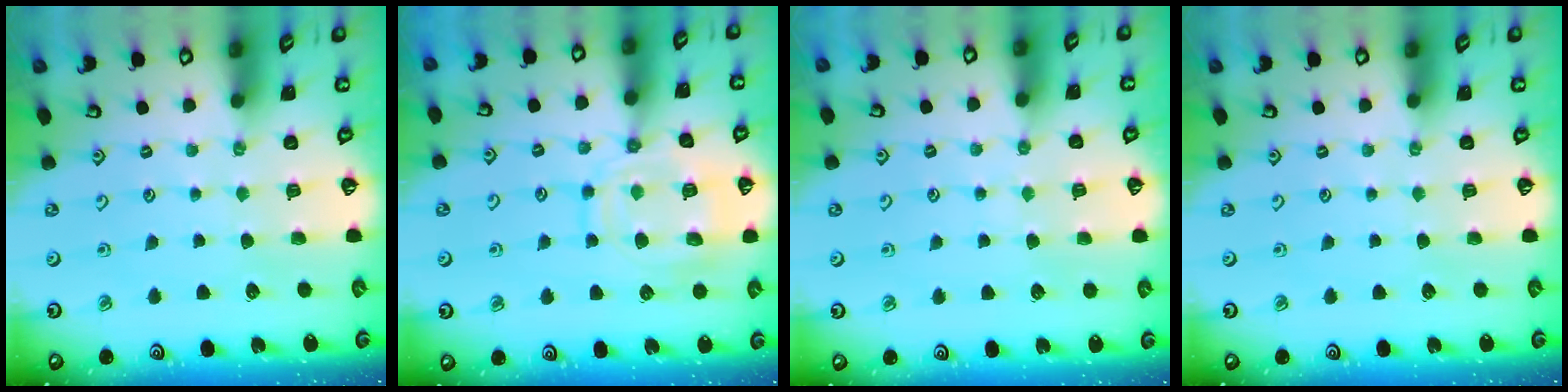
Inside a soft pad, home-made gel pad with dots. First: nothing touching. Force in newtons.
{"total": 14.2, "press": 14.1, "slide": 1.4}
{"total": 4.8, "press": 4.7, "slide": 0.6}
{"total": 0.0}